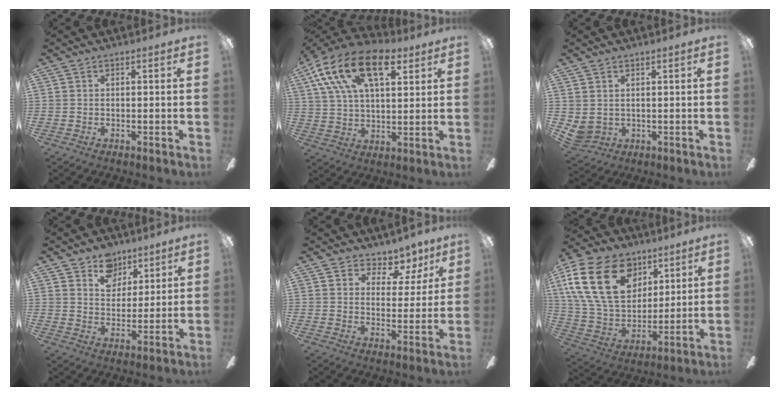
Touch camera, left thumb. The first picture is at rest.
{"total": 20.2, "force": [10.1, 10.3, 14.2], "torque": [-0.269, -0.026, 0.169]}
{"total": 3.6, "force": [1.9, 3.0, 0.8], "torque": [-0.031, -0.009, 0.037]}
{"total": 8.4, "force": [6.0, 5.7, 1.4], "torque": [-0.018, -0.033, 0.112]}
{"total": 7.5, "force": [5.6, 4.5, 2.2], "torque": [-0.023, -0.047, 0.098]}
{"total": 24.0, "force": [10.0, 16.4, 14.4], "torque": [-0.296, -0.028, 0.178]}